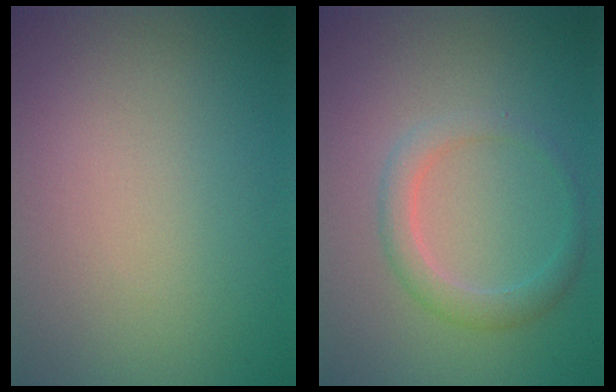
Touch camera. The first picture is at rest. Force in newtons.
{"total": 2.4, "press": 2.4, "slide": 0.1}